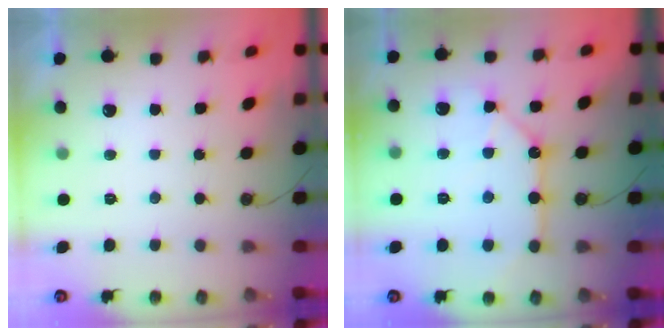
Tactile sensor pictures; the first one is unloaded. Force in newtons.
{"total": 12.5, "press": 12.5, "slide": 0.9}